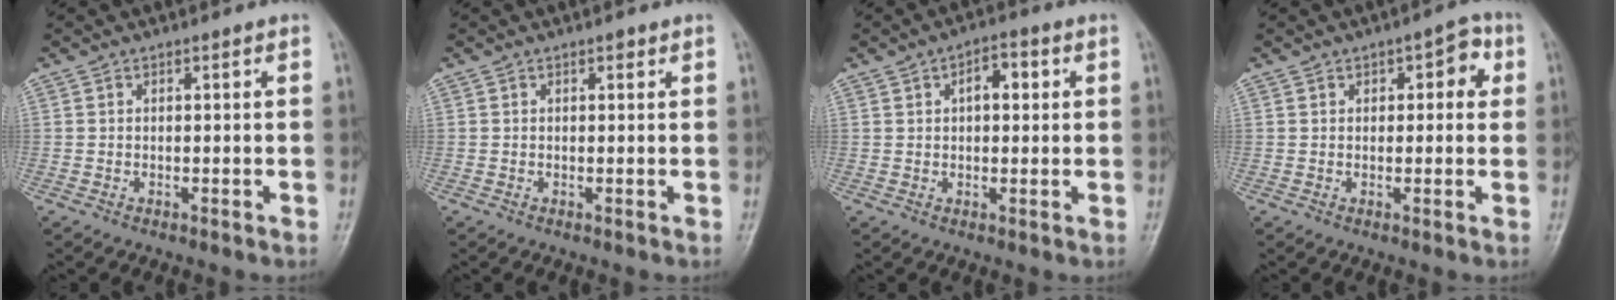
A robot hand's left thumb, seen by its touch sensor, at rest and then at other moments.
{"total": 0.7, "force": [0.4, 0.4, 0.4], "torque": [-0.001, -0.002, 0.004]}
{"total": 4.9, "force": [1.4, 2.8, 3.8], "torque": [-0.039, 0.007, 0.016]}
{"total": 4.9, "force": [1.6, 2.8, 3.7], "torque": [-0.017, 0.003, 0.012]}